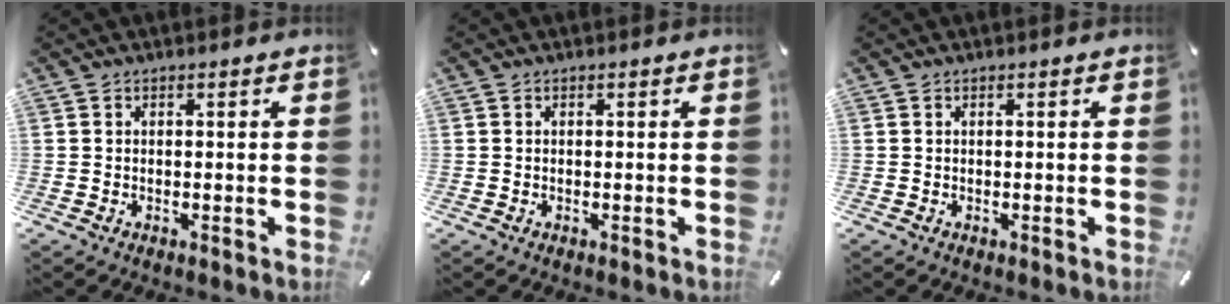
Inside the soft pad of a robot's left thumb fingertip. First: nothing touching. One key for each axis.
{"total": 0.0}
{"total": 0.0}